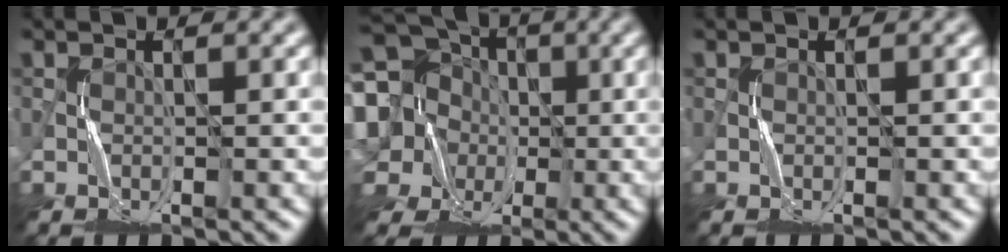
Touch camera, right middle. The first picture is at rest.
{"total": 18.0, "force": [1.4, 16.0, 8.1], "torque": [-0.222, 0.020, -0.017]}
{"total": 0.0}